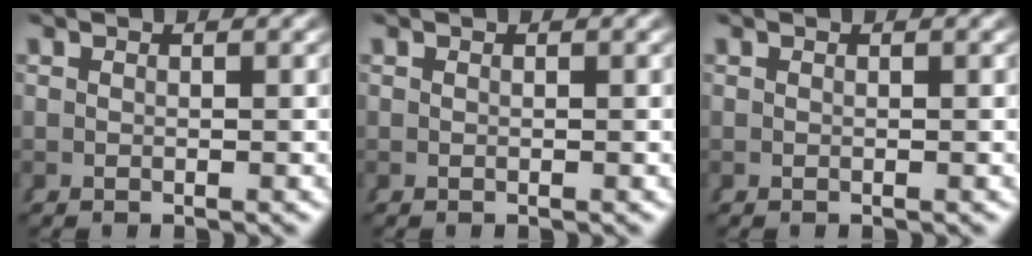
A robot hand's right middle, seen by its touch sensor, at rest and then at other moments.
{"total": 0.0}
{"total": 0.0}